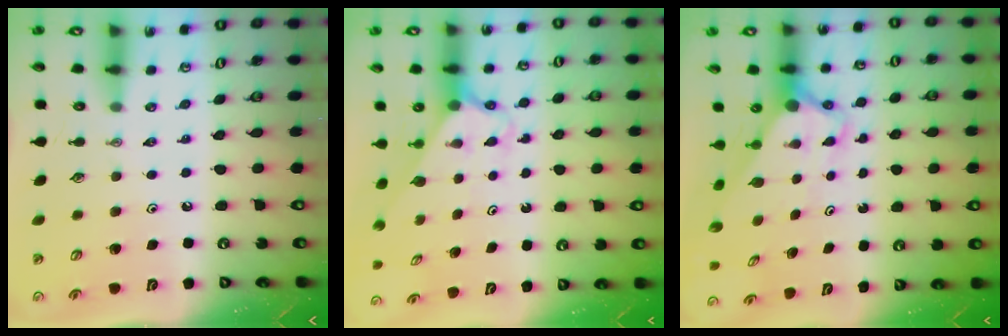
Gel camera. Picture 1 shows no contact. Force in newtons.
{"total": 2.6, "press": 2.6, "slide": 0.2}
{"total": 3.8, "press": 3.7, "slide": 0.3}